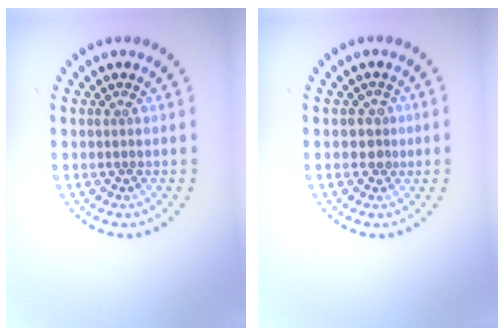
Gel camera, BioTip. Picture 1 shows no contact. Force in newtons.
{"total": 1.7, "press": 1.4, "slide": 1.0}